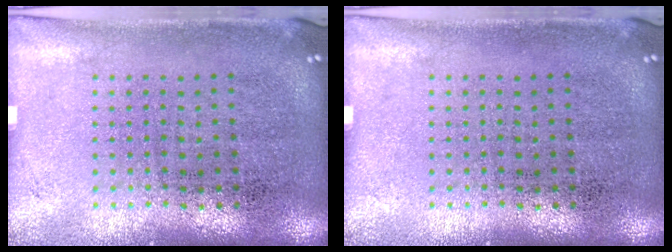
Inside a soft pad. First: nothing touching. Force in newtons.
{"total": 0.0}